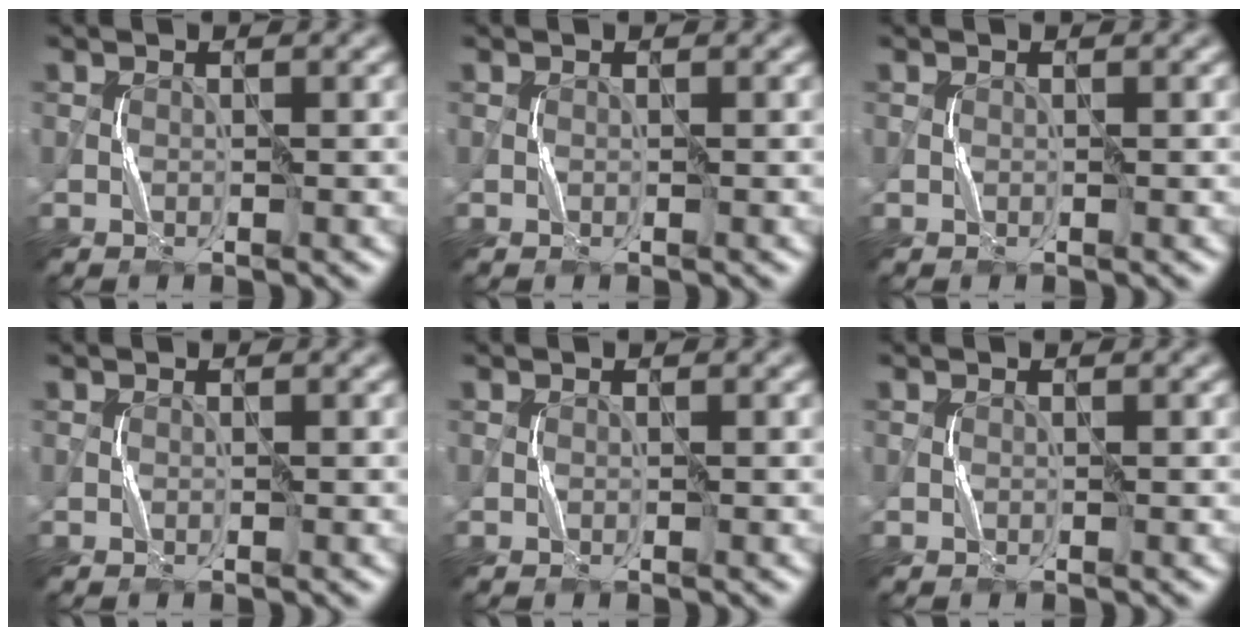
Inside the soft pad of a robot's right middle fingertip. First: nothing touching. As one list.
[{"total": 0.0}, {"total": 0.0}, {"total": 0.0}, {"total": 0.0}, {"total": 0.0}]